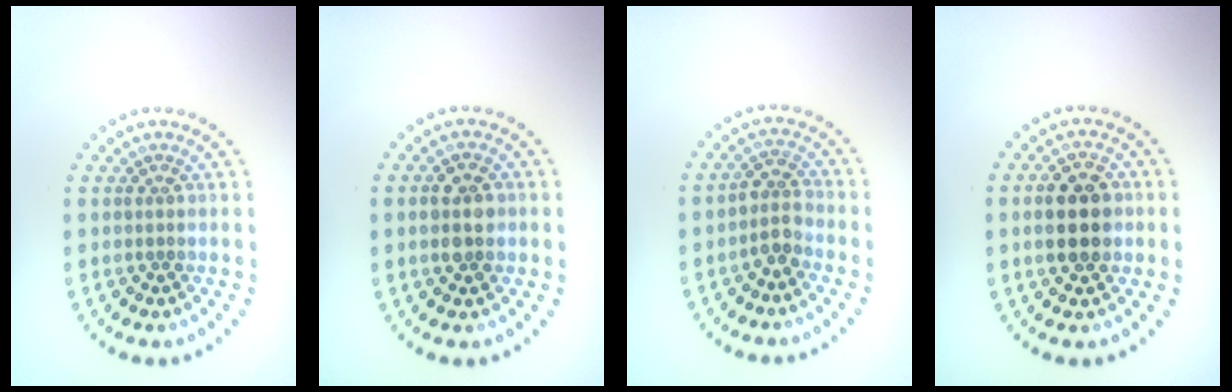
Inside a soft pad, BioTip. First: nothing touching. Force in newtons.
{"total": 2.9, "press": 2.9, "slide": 0.2}
{"total": 2.2, "press": 1.8, "slide": 1.2}
{"total": 4.6, "press": 4.6, "slide": 0.2}